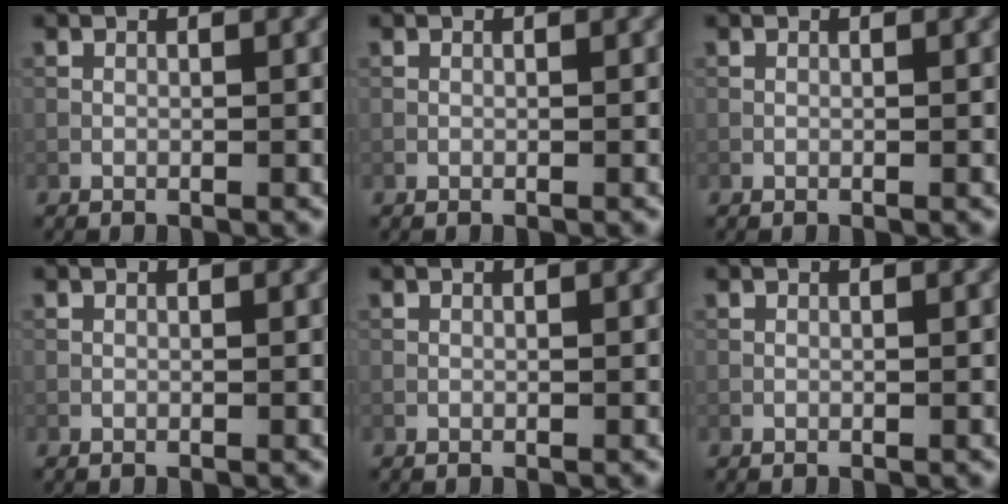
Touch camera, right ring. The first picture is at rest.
{"total": 0.0}
{"total": 0.0}
{"total": 0.0}
{"total": 0.0}
{"total": 0.0}